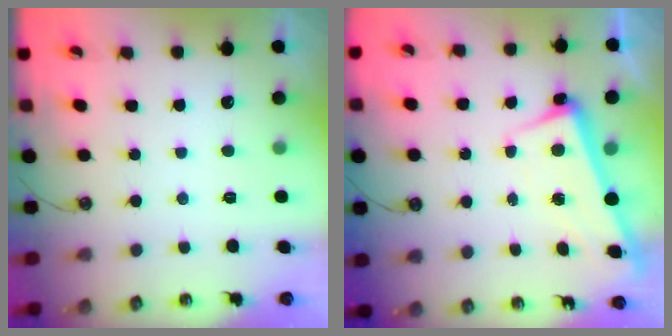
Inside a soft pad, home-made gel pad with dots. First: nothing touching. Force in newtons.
{"total": 2.4, "press": 2.3, "slide": 0.8}